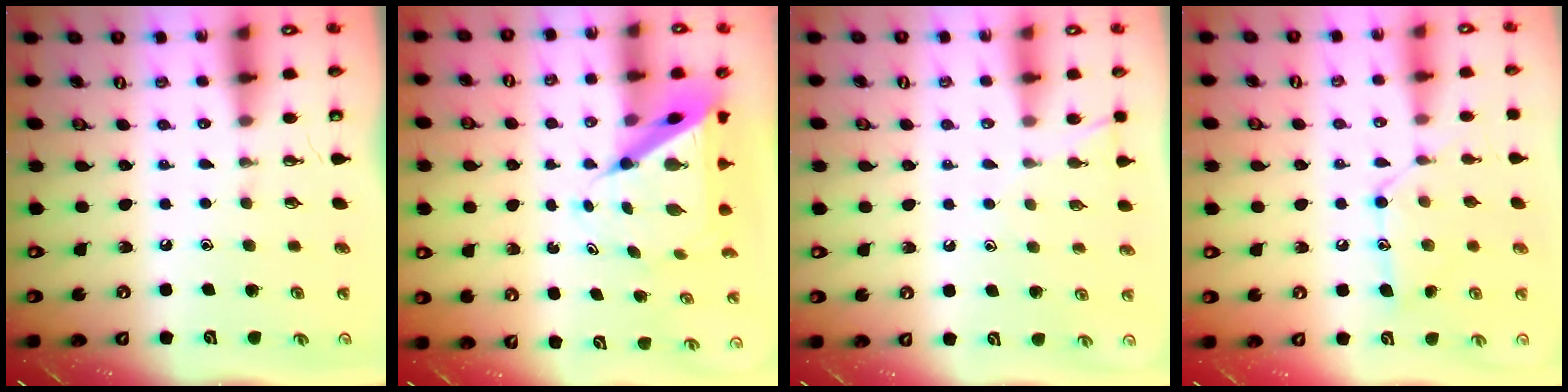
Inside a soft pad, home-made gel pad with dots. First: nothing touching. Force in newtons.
{"total": 8.7, "press": 8.7, "slide": 0.8}
{"total": 5.9, "press": 5.9, "slide": 0.6}
{"total": 12.6, "press": 12.5, "slide": 0.7}